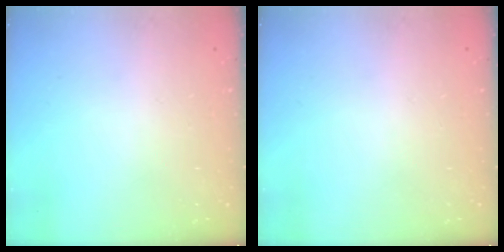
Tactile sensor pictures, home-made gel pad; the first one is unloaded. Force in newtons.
{"total": 0.0}